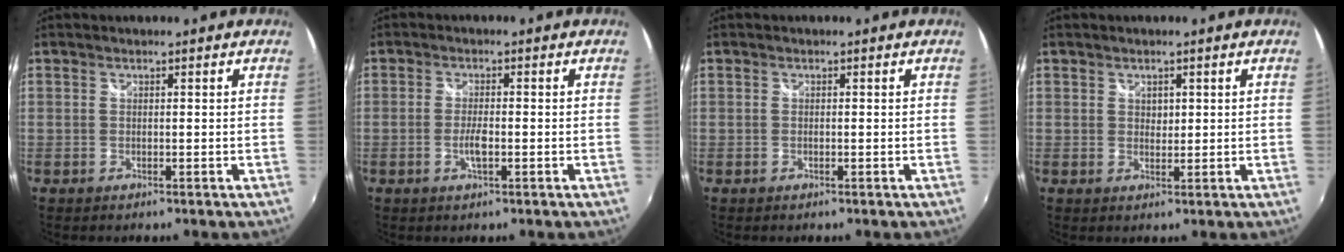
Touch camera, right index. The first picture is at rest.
{"total": 2.9, "force": [-1.0, 0.8, 2.7], "torque": [-0.056, -0.004, -0.018]}
{"total": 0.0}
{"total": 1.6, "force": [0.7, 1.3, 0.7], "torque": [-0.006, 0.002, 0.012]}